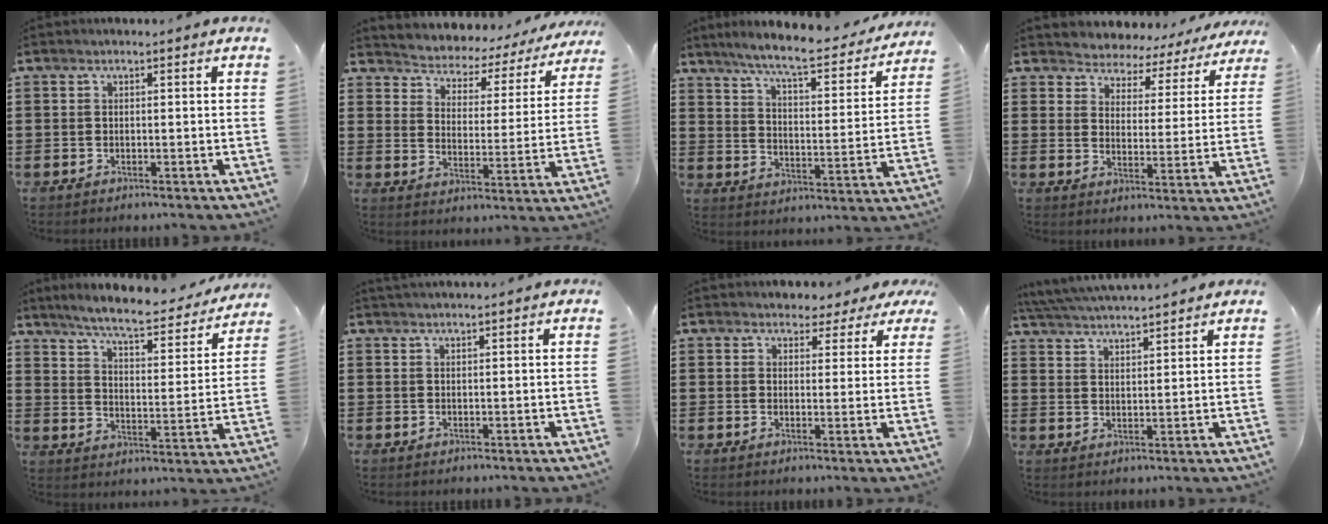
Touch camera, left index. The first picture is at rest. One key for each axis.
{"total": 2.8, "fx": 2.7, "fy": 0.9, "fz": -0.2, "tx": -0.020, "ty": -0.030, "tz": 0.034}
{"total": 7.8, "fx": 6.8, "fy": -0.2, "fz": 3.8, "tx": -0.092, "ty": -0.046, "tz": 0.108}
{"total": 3.4, "fx": 3.3, "fy": 0.7, "fz": -0.6, "tx": -0.015, "ty": -0.028, "tz": 0.048}
{"total": 7.0, "fx": 6.1, "fy": 0.0, "fz": 3.3, "tx": -0.081, "ty": -0.042, "tz": 0.098}
{"total": 1.0, "fx": 1.0, "fy": 0.1, "fz": 0.0, "tx": -0.002, "ty": 0.000, "tz": 0.019}
{"total": 3.0, "fx": 2.5, "fy": 1.6, "fz": 0.3, "tx": -0.012, "ty": -0.002, "tz": 0.044}
{"total": 4.6, "fx": 4.6, "fy": -0.4, "fz": 0.4, "tx": -0.027, "ty": -0.024, "tz": 0.080}